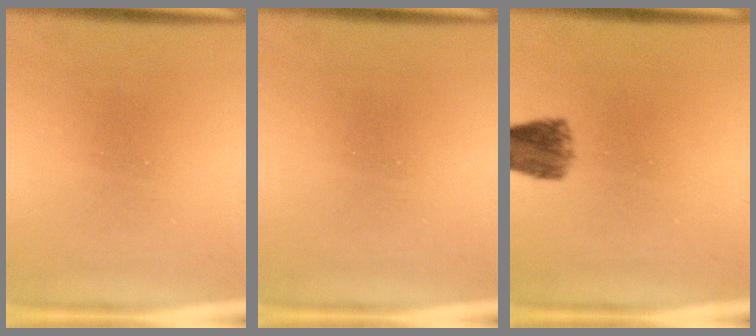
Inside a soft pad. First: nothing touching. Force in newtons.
{"total": 0.0}
{"total": 5.3}